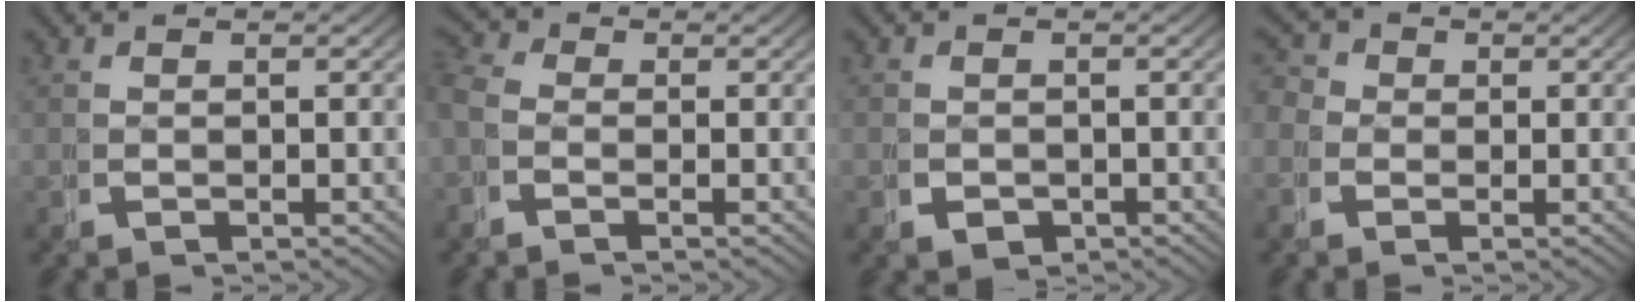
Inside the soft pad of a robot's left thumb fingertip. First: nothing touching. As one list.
[{"total": 3.0, "force": [-0.4, 2.6, 1.4], "torque": [-0.032, 0.000, -0.021]}, {"total": 2.2, "force": [-0.9, 1.8, 1.0], "torque": [-0.021, -0.018, -0.009]}, {"total": 3.0, "force": [0.3, 2.7, 1.4], "torque": [-0.024, -0.002, -0.005]}]